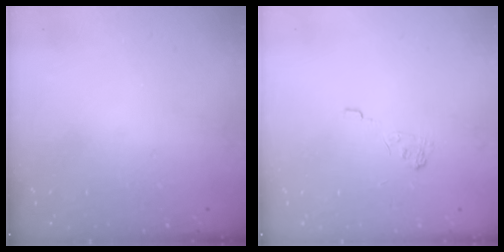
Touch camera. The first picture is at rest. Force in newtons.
{"total": 2.5, "press": 2.1, "slide": 1.3}